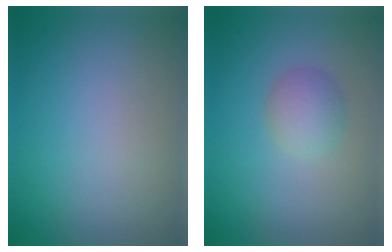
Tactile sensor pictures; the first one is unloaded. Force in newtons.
{"total": 2.2, "press": 2.2, "slide": 0.2}